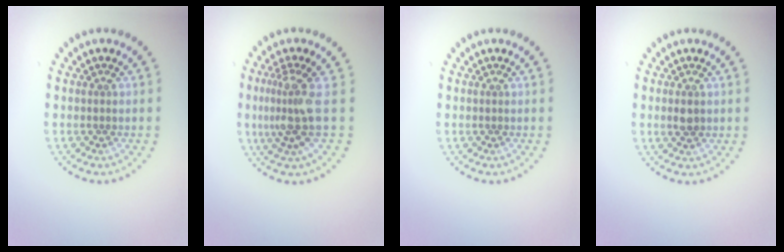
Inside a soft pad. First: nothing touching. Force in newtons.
{"total": 3.6, "press": 2.6, "slide": 2.5}
{"total": 0.0}
{"total": 1.2, "press": 1.2, "slide": 0.2}